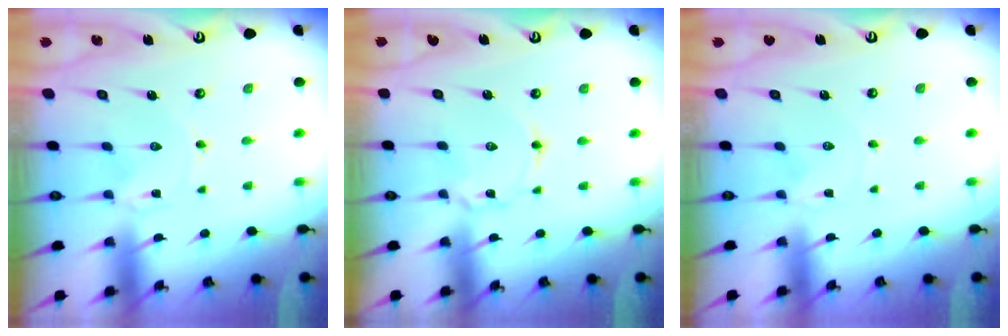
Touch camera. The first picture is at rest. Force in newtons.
{"total": 2.4, "press": 2.4, "slide": 0.1}
{"total": 0.0}